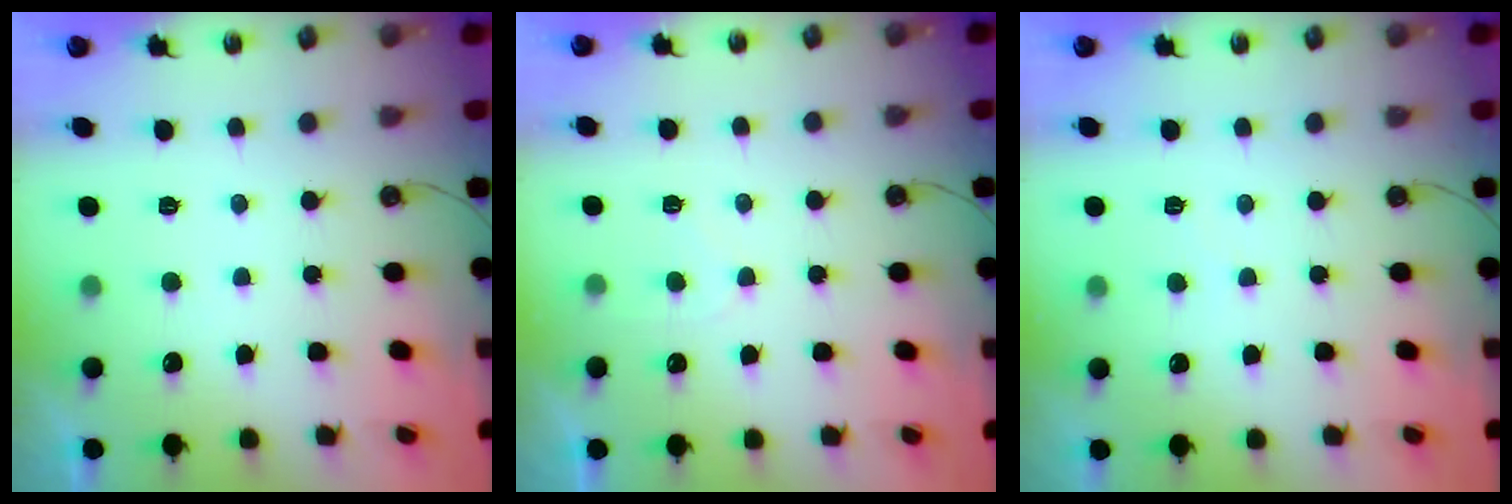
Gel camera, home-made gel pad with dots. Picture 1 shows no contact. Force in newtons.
{"total": 5.1, "press": 5.1, "slide": 0.6}
{"total": 2.0, "press": 2.0, "slide": 0.3}